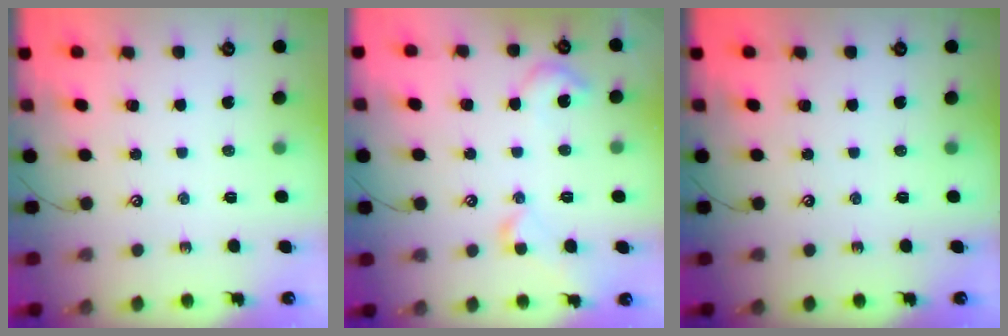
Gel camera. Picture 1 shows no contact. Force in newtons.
{"total": 5.1, "press": 5.0, "slide": 0.9}
{"total": 0.0}